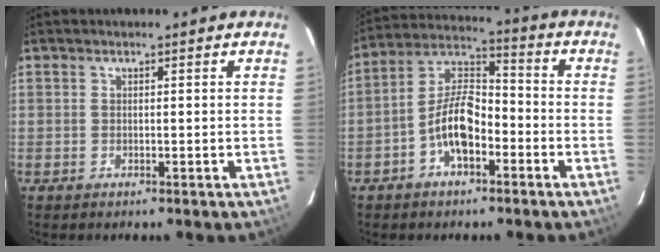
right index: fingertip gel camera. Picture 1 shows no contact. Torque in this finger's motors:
{"motor_torque": [2.14, 0.00, 0.71, 0.09]}